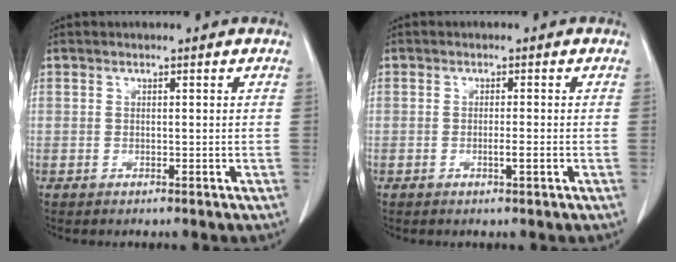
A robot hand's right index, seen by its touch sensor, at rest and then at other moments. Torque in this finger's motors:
{"motor_torque": [0.43, -0.31, 0.23, 0.04]}